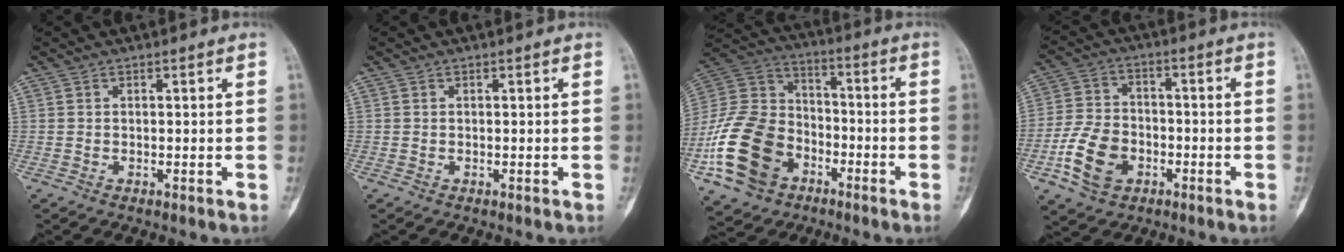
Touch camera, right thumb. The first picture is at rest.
{"total": 0.0}
{"total": 20.0, "force": [-8.4, 14.3, 11.2], "torque": [-0.213, 0.058, -0.159]}
{"total": 11.0, "force": [-4.3, 7.6, 6.6], "torque": [-0.118, 0.020, -0.082]}